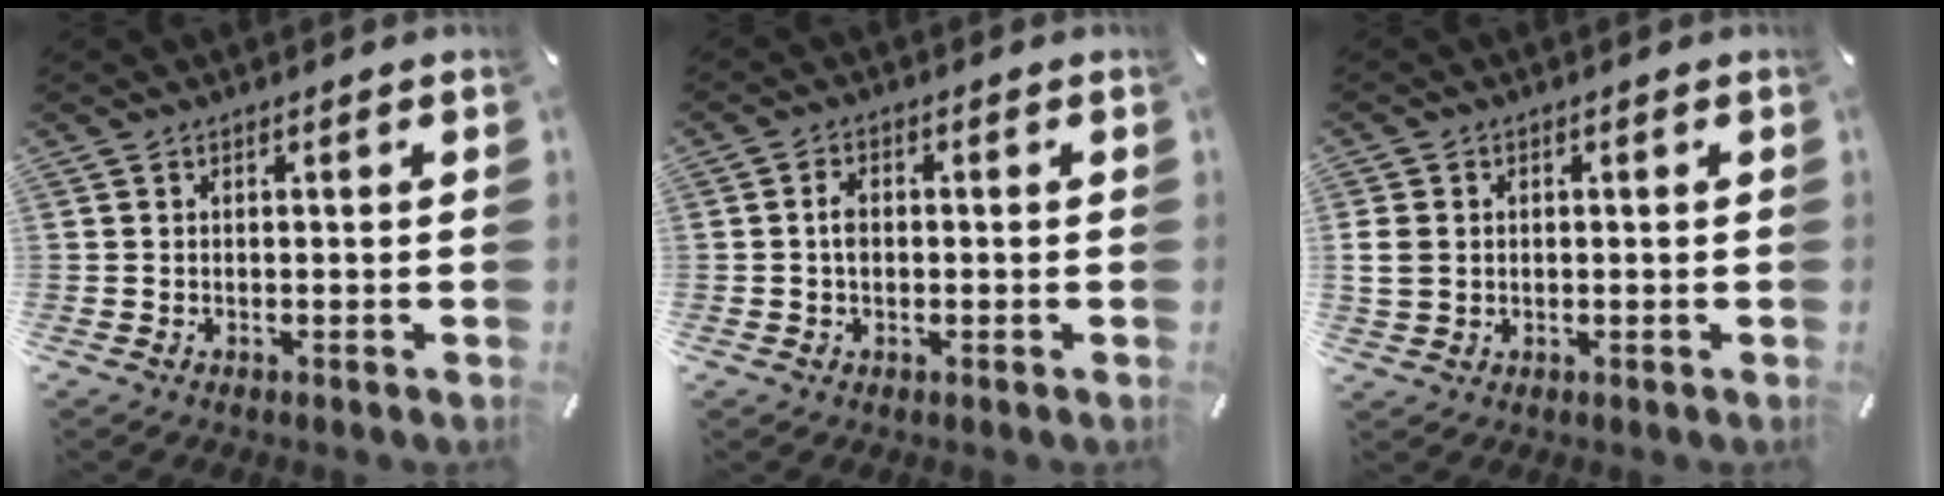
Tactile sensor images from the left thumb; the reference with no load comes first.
{"total": 3.0, "force": [-0.1, 2.0, 2.2], "torque": [-0.043, 0.006, -0.002]}
{"total": 3.7, "force": [0.2, 3.2, 1.9], "torque": [-0.043, 0.004, 0.005]}